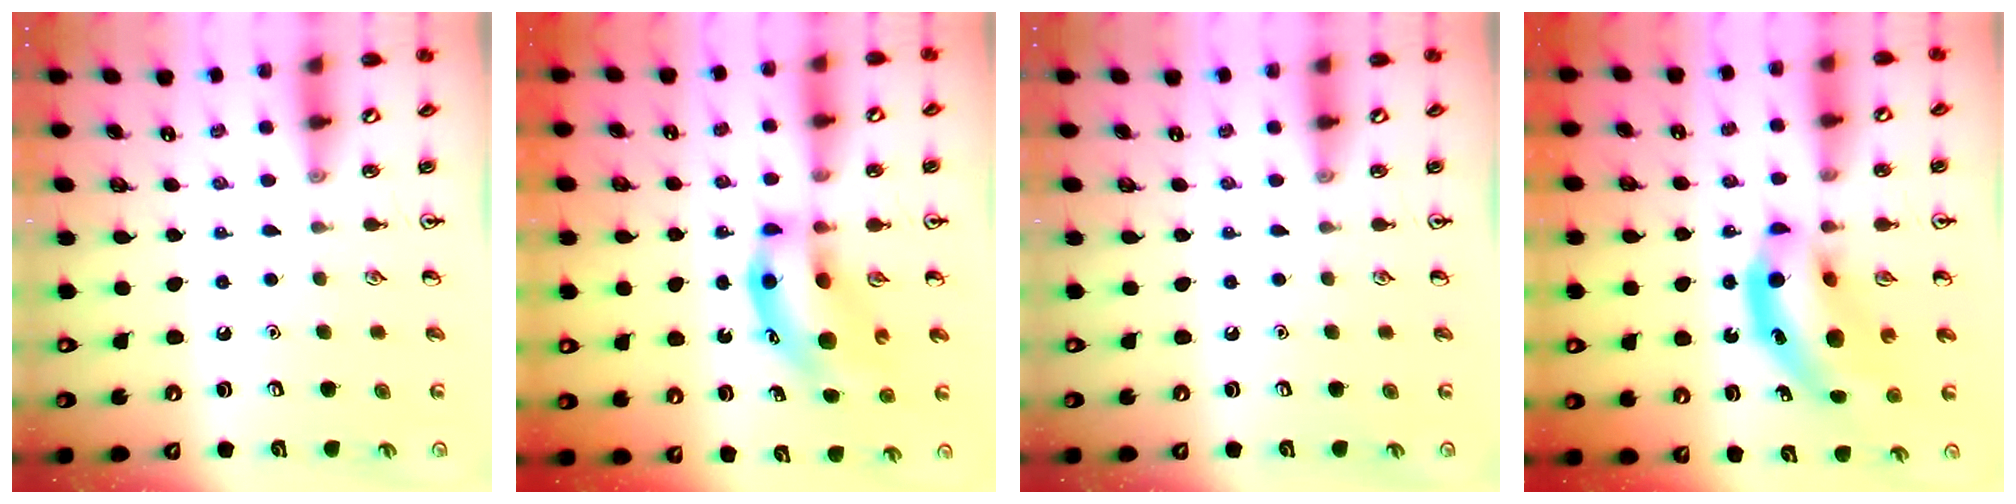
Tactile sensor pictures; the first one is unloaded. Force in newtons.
{"total": 11.3, "press": 10.9, "slide": 3.1}
{"total": 0.0}
{"total": 12.4, "press": 11.8, "slide": 3.6}